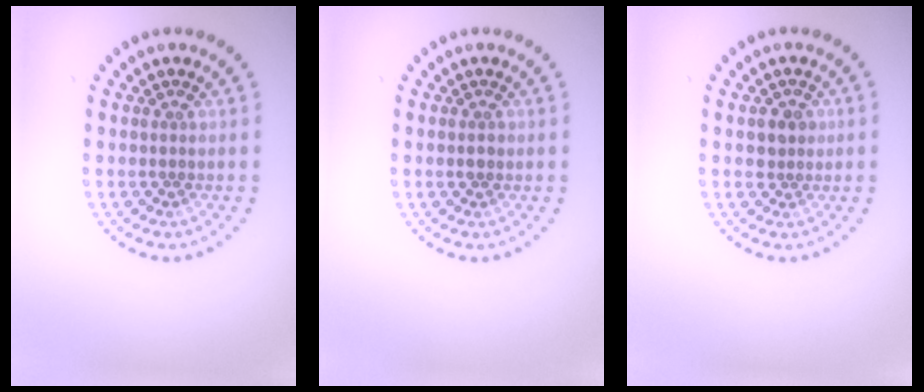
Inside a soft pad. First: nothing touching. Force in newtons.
{"total": 0.9, "press": 0.9, "slide": 0.0}
{"total": 1.8, "press": 1.6, "slide": 0.7}